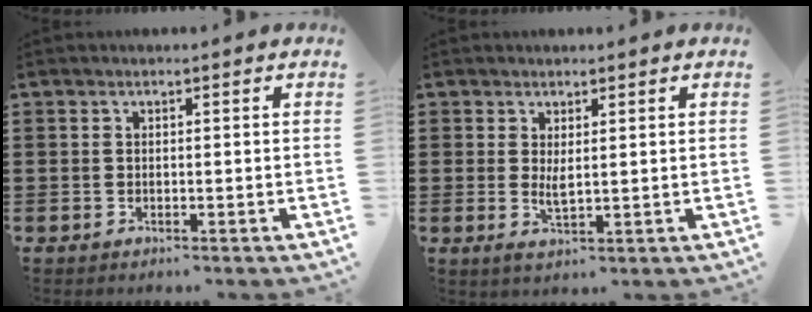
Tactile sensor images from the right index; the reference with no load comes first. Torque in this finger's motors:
{"motor_torque": [0.42, 0.32, 0.16, 0.11]}